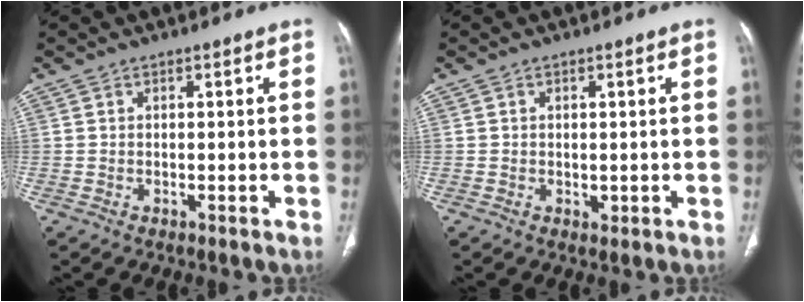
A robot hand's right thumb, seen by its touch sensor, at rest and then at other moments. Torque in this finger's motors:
{"motor_torque": [-0.22, 0.34, -0.28, 0.14, 0.03]}